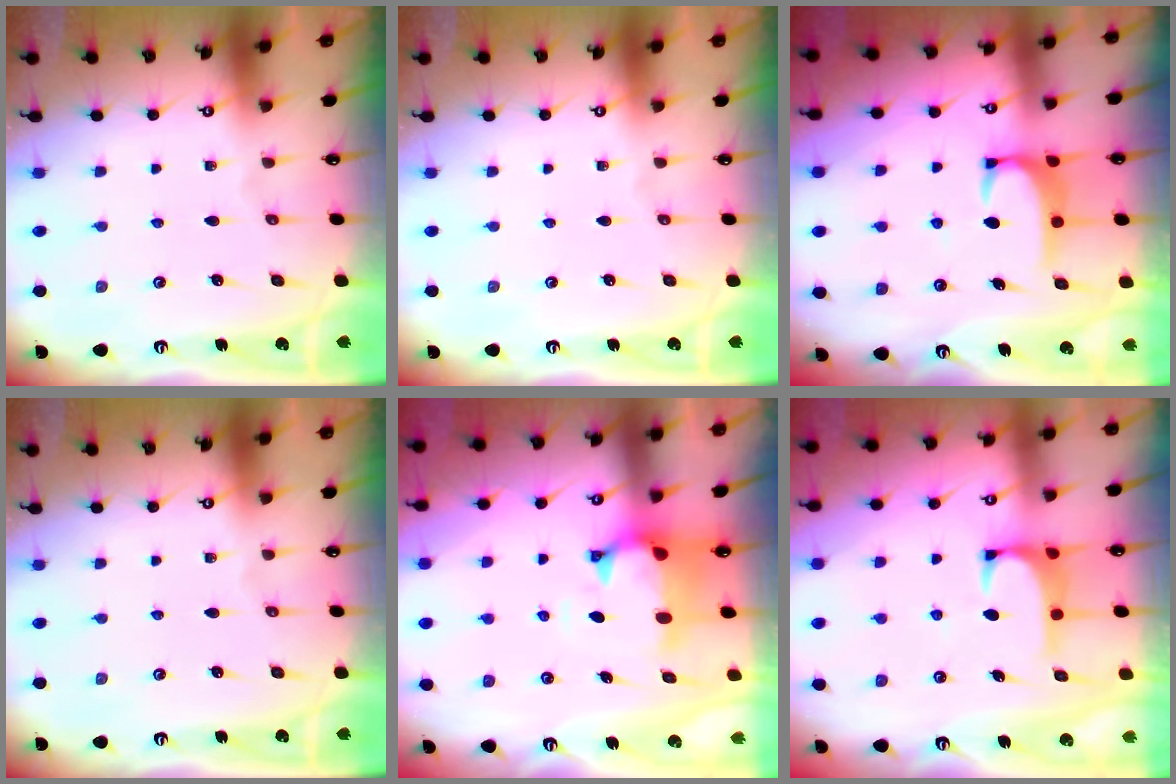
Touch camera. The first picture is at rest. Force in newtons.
{"total": 0.0}
{"total": 2.8, "press": 2.8, "slide": 0.3}
{"total": 0.0}
{"total": 1.1, "press": 0.1, "slide": 1.1}
{"total": 1.2, "press": 1.1, "slide": 0.5}